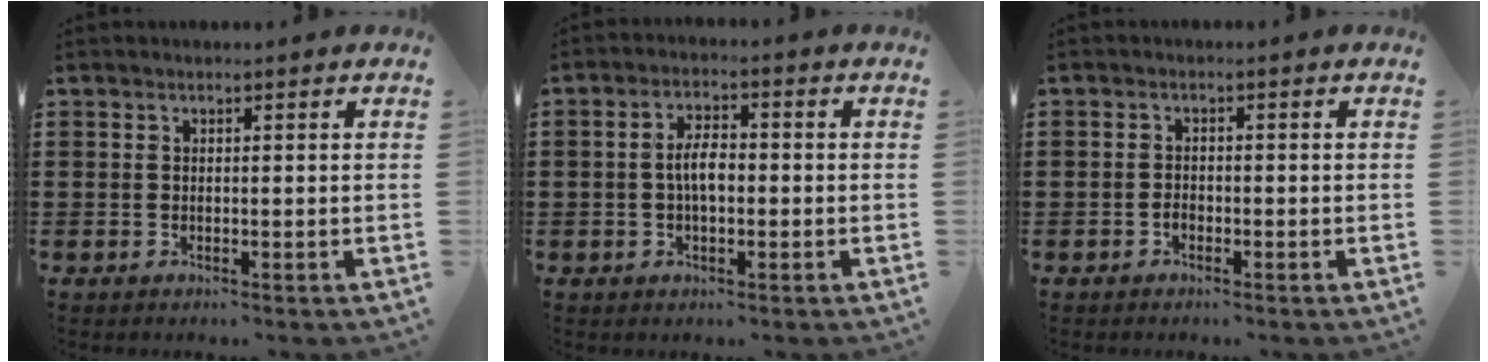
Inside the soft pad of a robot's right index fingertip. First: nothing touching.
{"total": 4.5, "force": [-0.5, 1.7, 4.1], "torque": [-0.083, 0.000, -0.011]}
{"total": 1.1, "force": [-0.7, 0.6, 0.6], "torque": [-0.016, -0.005, -0.013]}